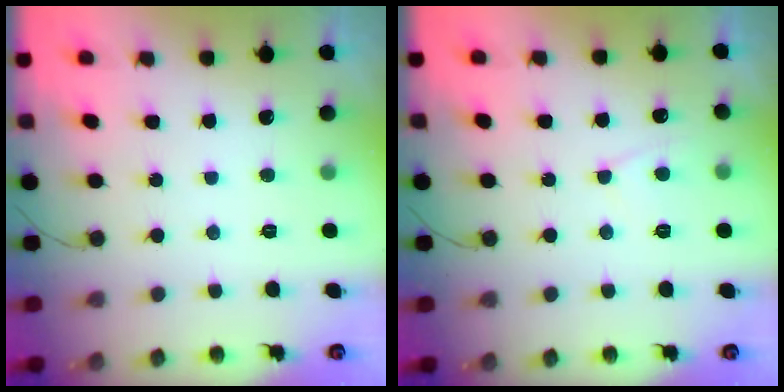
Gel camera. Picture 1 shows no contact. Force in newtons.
{"total": 3.4, "press": 3.4, "slide": 0.6}